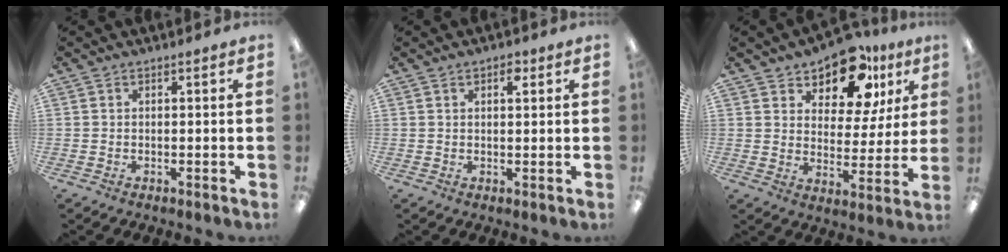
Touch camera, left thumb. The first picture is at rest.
{"total": 2.4, "force": [1.5, 1.0, 1.7], "torque": [-0.012, -0.007, 0.020]}
{"total": 13.2, "force": [9.9, 6.4, 5.8], "torque": [-0.092, -0.060, 0.178]}